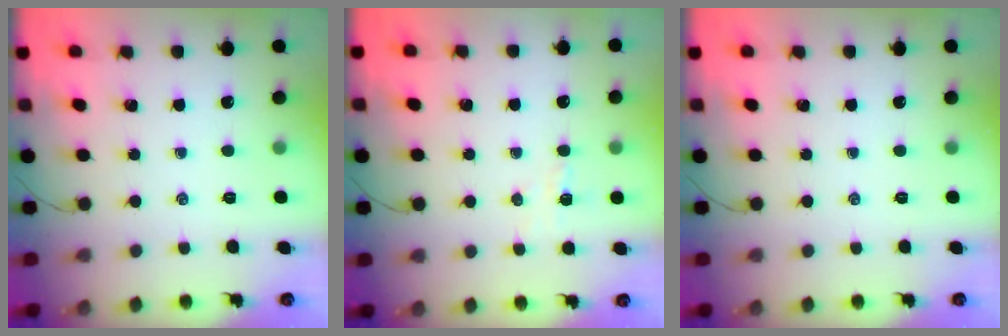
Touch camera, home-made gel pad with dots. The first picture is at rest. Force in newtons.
{"total": 2.9, "press": 2.8, "slide": 0.8}
{"total": 0.0}